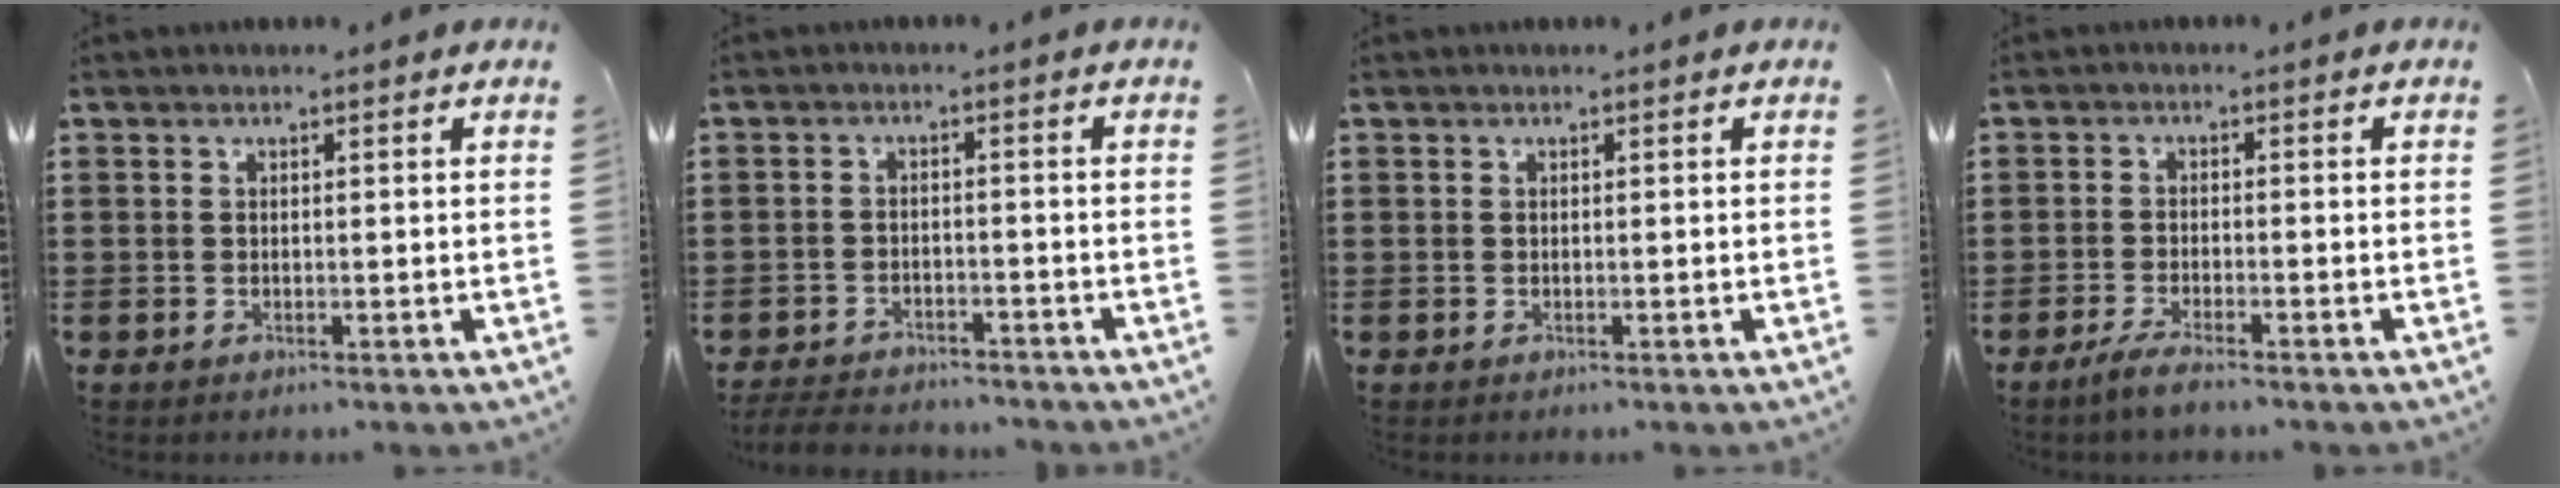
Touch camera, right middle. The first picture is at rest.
{"total": 3.8, "force": [-3.7, 0.4, 0.5], "torque": [-0.017, -0.002, -0.079]}
{"total": 0.0}
{"total": 2.7, "force": [-2.1, -0.1, 1.7], "torque": [-0.035, -0.003, -0.040]}